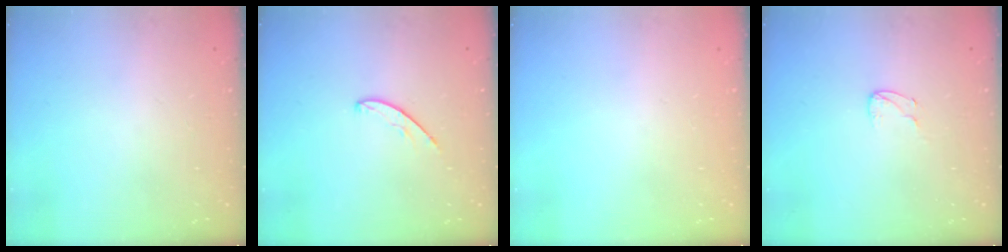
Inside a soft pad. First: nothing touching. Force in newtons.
{"total": 4.6, "press": 4.6, "slide": 0.5}
{"total": 0.0}
{"total": 4.2, "press": 4.2, "slide": 0.4}